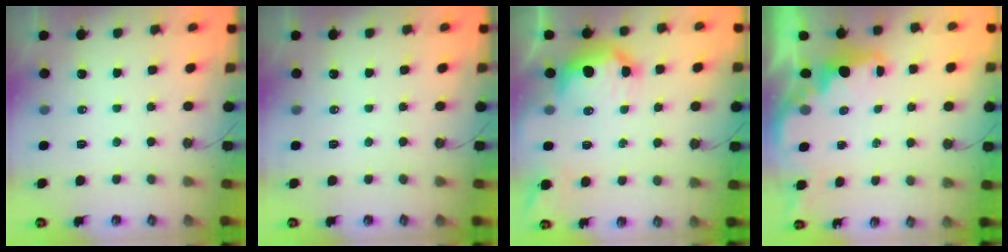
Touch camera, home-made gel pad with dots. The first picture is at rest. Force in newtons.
{"total": 0.0}
{"total": 15.5, "press": 15.5, "slide": 1.2}
{"total": 3.0, "press": 2.9, "slide": 0.6}